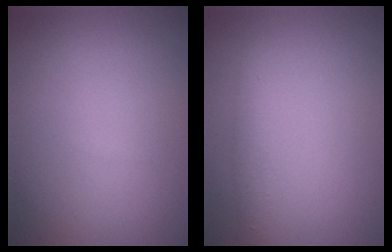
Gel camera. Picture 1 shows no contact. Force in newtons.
{"total": 1.3, "press": 1.3, "slide": 0.0}